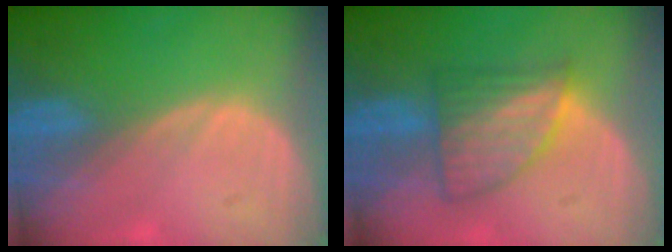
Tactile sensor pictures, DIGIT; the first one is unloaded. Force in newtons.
{"total": 7.0, "press": 6.4, "slide": 2.8}